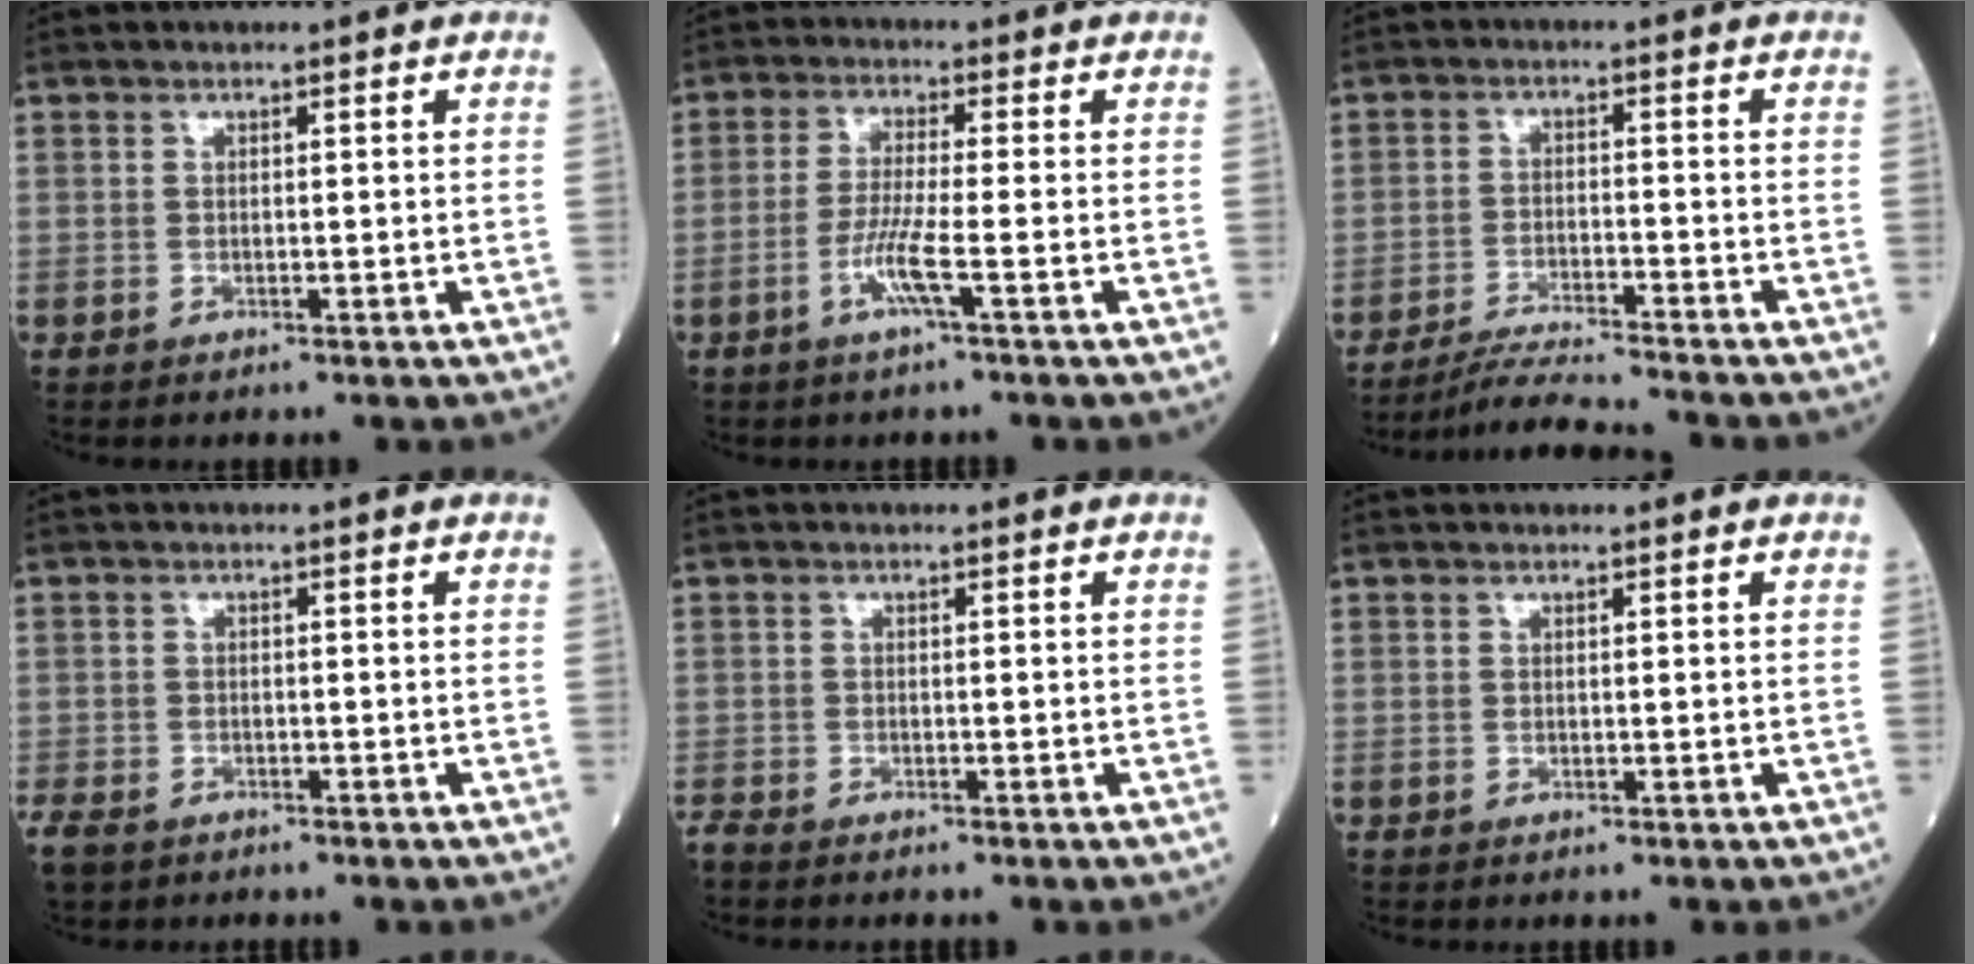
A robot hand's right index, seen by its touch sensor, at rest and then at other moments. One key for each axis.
{"total": 5.2, "fx": -2.1, "fy": -1.0, "fz": 4.6, "tx": -0.097, "ty": -0.010, "tz": -0.046}
{"total": 7.7, "fx": -7.2, "fy": -0.9, "fz": 2.6, "tx": -0.042, "ty": -0.020, "tz": -0.126}
{"total": 4.9, "fx": -3.8, "fy": 2.3, "fz": 1.9, "tx": -0.043, "ty": -0.008, "tz": -0.063}
{"total": 2.3, "fx": -2.2, "fy": 0.3, "fz": 0.8, "tx": -0.022, "ty": -0.007, "tz": -0.037}
{"total": 0.0}